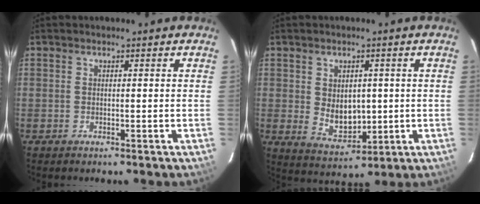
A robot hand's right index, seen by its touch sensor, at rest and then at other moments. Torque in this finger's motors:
{"motor_torque": [0.32, 0.13, 0.15, 0.02]}